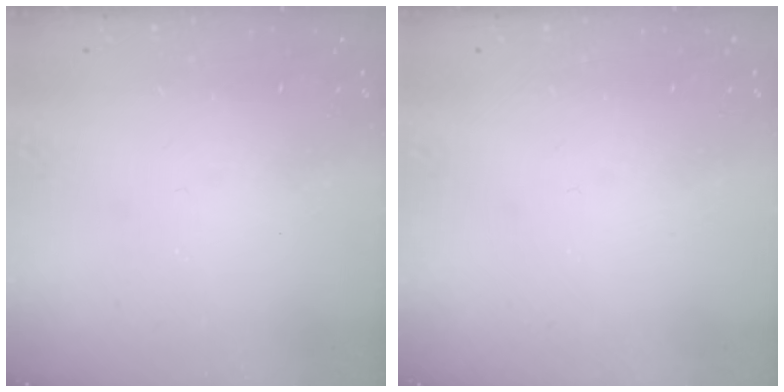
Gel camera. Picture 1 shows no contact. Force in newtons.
{"total": 0.0}